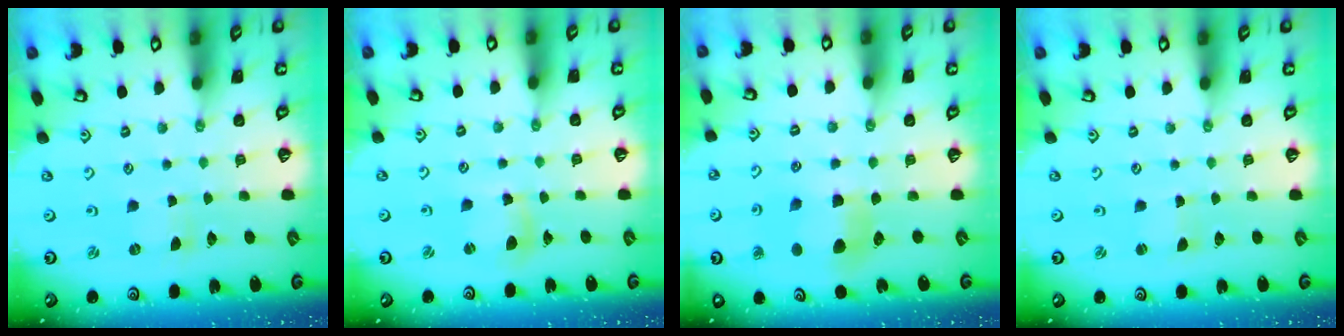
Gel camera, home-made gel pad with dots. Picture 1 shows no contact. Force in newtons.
{"total": 5.8, "press": 5.7, "slide": 0.6}
{"total": 5.7, "press": 5.7, "slide": 0.6}
{"total": 0.6, "press": 0.6, "slide": 0.1}